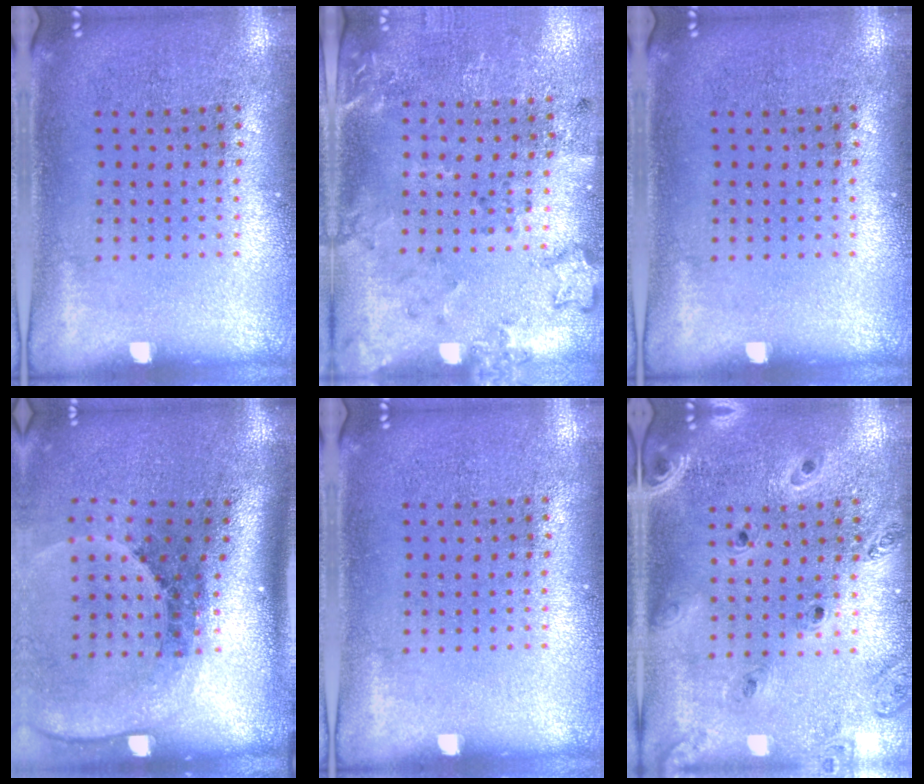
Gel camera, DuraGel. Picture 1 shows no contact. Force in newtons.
{"total": 2.0, "press": 1.4, "slide": 1.4}
{"total": 0.0}
{"total": 2.8, "press": 1.8, "slide": 2.1}
{"total": 0.0}
{"total": 1.3, "press": 1.3, "slide": 0.1}